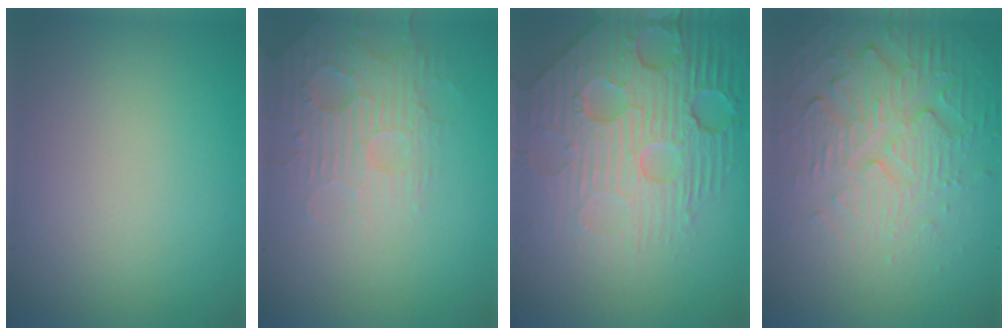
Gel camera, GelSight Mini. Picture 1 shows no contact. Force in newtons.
{"total": 3.7, "press": 3.6, "slide": 0.7}
{"total": 8.6, "press": 5.9, "slide": 6.2}
{"total": 5.4, "press": 3.7, "slide": 4.0}